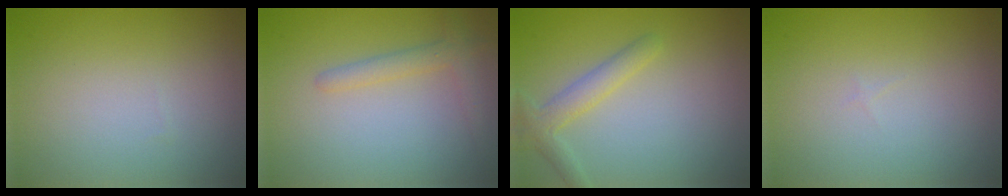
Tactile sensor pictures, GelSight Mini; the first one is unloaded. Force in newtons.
{"total": 1.9, "press": 1.9, "slide": 0.1}
{"total": 2.5, "press": 2.5, "slide": 0.2}
{"total": 0.0}